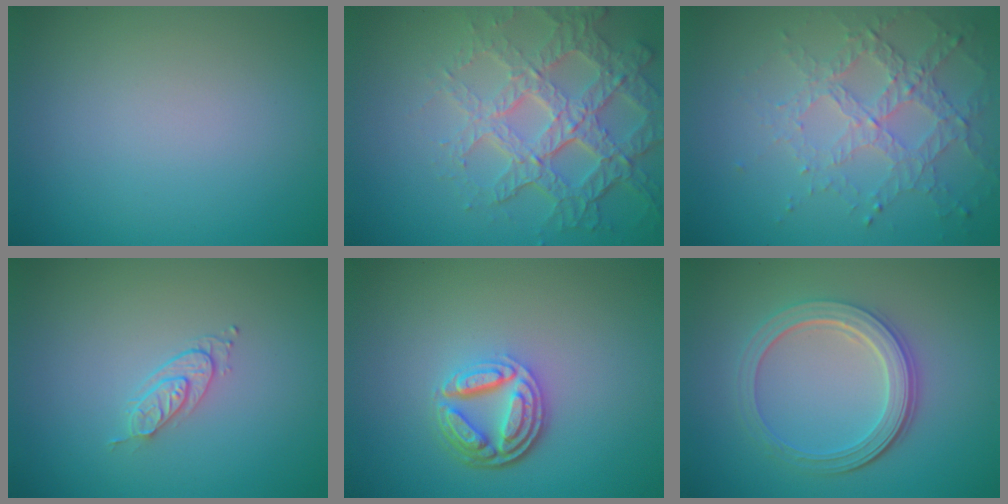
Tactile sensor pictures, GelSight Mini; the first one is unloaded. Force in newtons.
{"total": 7.3, "press": 5.2, "slide": 5.2}
{"total": 4.6, "press": 3.3, "slide": 3.2}
{"total": 1.7, "press": 1.1, "slide": 1.3}
{"total": 4.6, "press": 3.6, "slide": 3.0}
{"total": 4.7, "press": 3.6, "slide": 2.9}